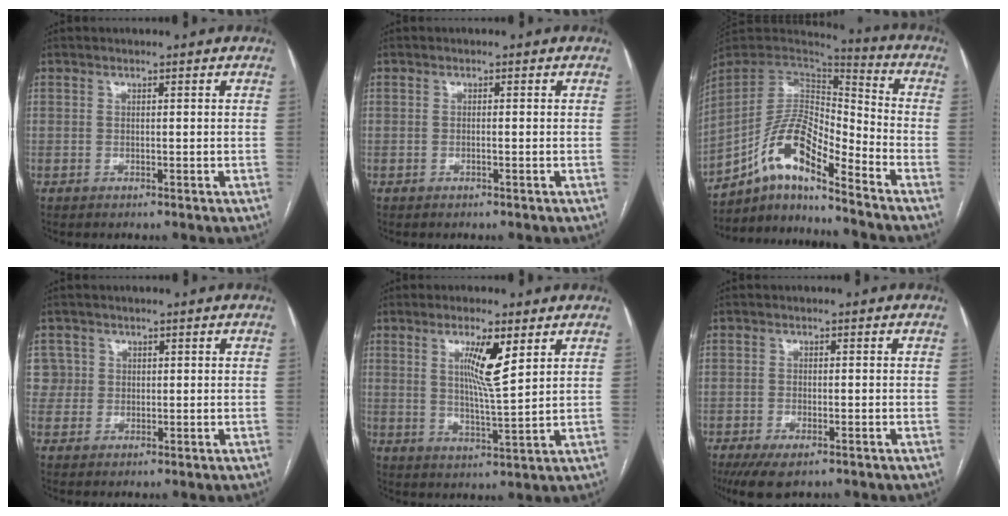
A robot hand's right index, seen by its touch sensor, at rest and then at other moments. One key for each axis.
{"total": 0.5, "fx": -0.2, "fy": 0.0, "fz": 0.5, "tx": -0.010, "ty": 0.001, "tz": -0.003}
{"total": 13.9, "fx": -8.9, "fy": 3.3, "fz": 10.2, "tx": -0.189, "ty": 0.028, "tz": -0.160}
{"total": 2.9, "fx": 0.8, "fy": 2.8, "fz": -0.2, "tx": 0.022, "ty": 0.012, "tz": 0.010}
{"total": 7.3, "fx": 3.0, "fy": 0.3, "fz": 6.7, "tx": -0.121, "ty": -0.010, "tz": 0.055}
{"total": 5.3, "fx": -3.5, "fy": 1.9, "fz": 3.4, "tx": -0.053, "ty": -0.008, "tz": -0.057}